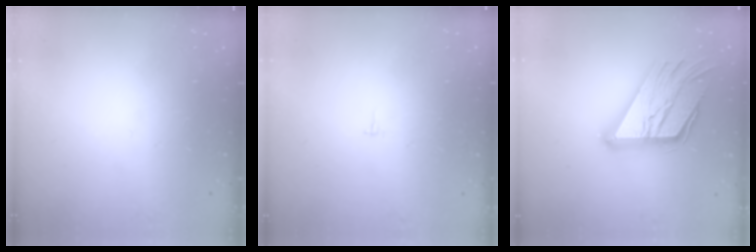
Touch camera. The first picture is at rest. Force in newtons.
{"total": 1.8, "press": 1.8, "slide": 0.1}
{"total": 23.5, "press": 23.3, "slide": 2.3}